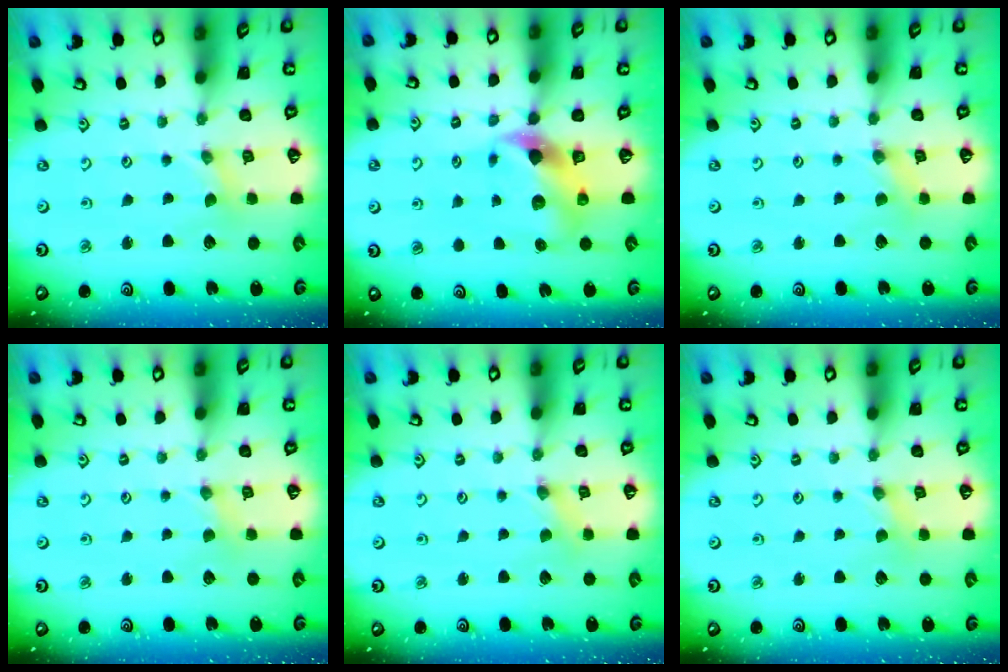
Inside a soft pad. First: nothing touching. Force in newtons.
{"total": 7.8, "press": 7.7, "slide": 1.2}
{"total": 1.3, "press": 1.3, "slide": 0.2}
{"total": 2.4, "press": 2.3, "slide": 0.5}
{"total": 0.0}
{"total": 0.0}